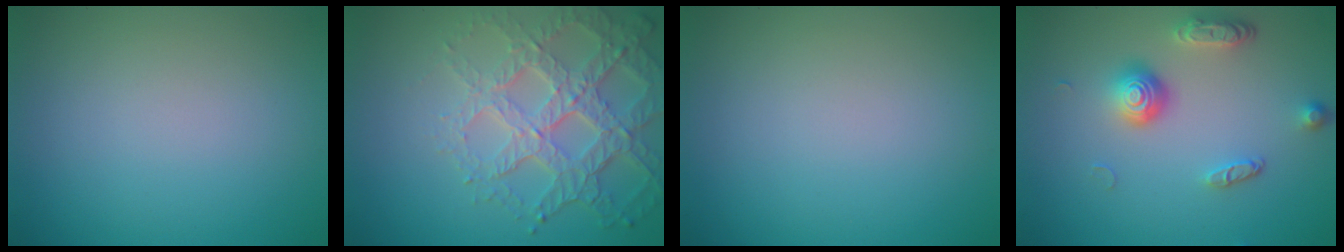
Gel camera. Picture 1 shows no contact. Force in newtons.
{"total": 6.3, "press": 4.8, "slide": 4.1}
{"total": 0.0}
{"total": 3.7, "press": 2.8, "slide": 2.3}